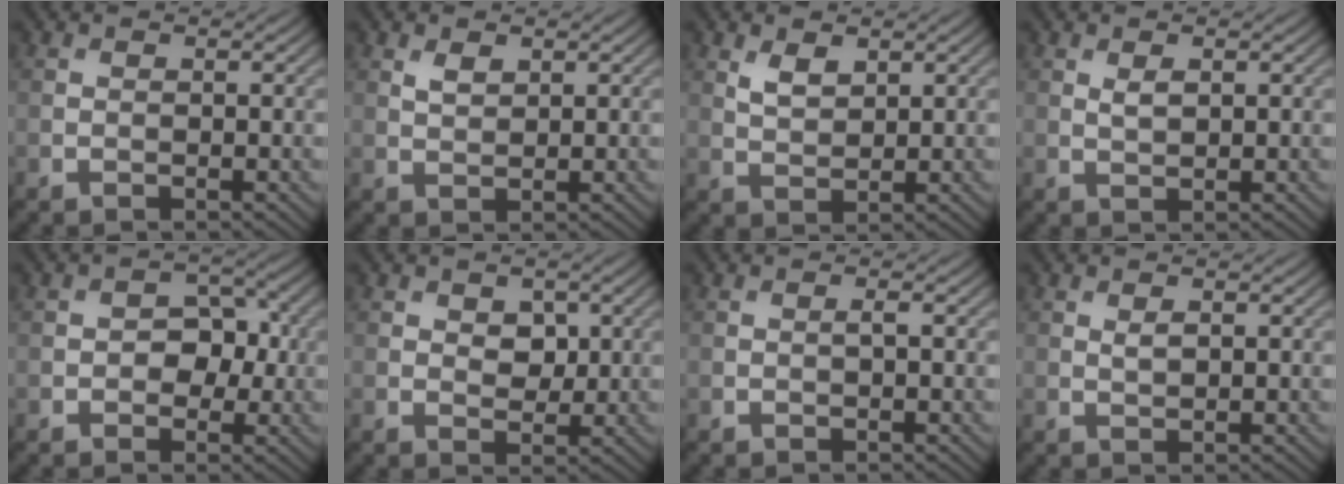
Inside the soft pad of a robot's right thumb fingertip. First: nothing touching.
{"total": 1.8, "force": [1.0, 0.9, 1.1], "torque": [-0.024, -0.002, 0.023]}
{"total": 2.8, "force": [1.6, 1.4, 1.8], "torque": [-0.042, -0.004, 0.036]}
{"total": 1.6, "force": [0.7, 0.8, 1.2], "torque": [-0.029, -0.004, 0.016]}
{"total": 4.0, "force": [-0.5, 2.9, 2.7], "torque": [-0.034, -0.002, -0.017]}
{"total": 2.7, "force": [0.8, 1.9, 1.7], "torque": [-0.033, -0.005, 0.010]}
{"total": 0.7, "force": [0.1, 0.1, 0.6], "torque": [-0.012, 0.002, 0.002]}
{"total": 1.2, "force": [0.5, 0.5, 1.0], "torque": [-0.022, -0.003, 0.012]}